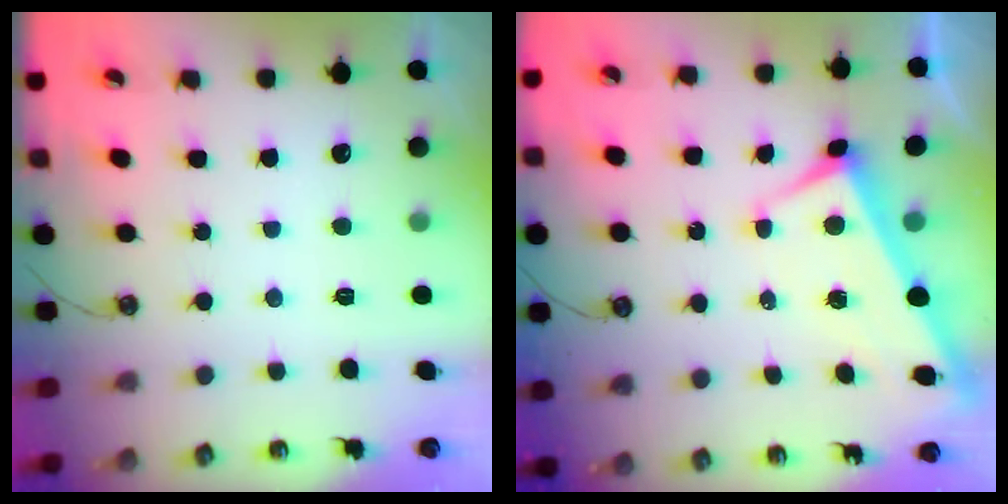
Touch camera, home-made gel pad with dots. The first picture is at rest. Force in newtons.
{"total": 2.8, "press": 2.7, "slide": 0.9}